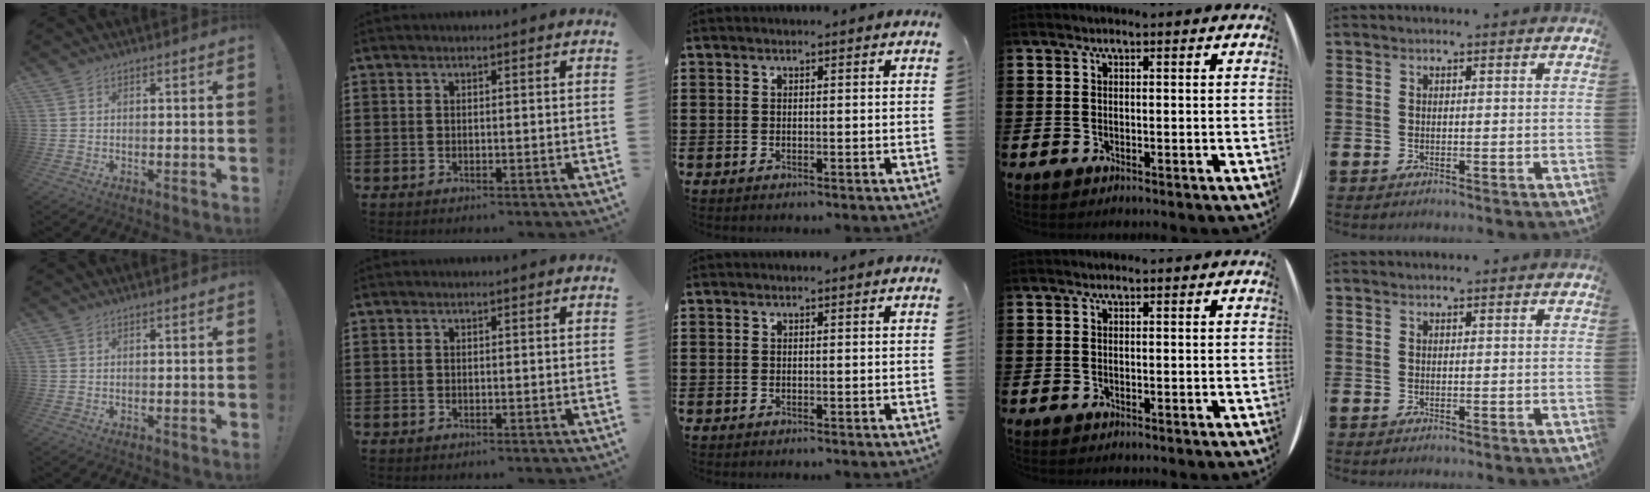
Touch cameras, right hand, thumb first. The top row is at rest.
{}